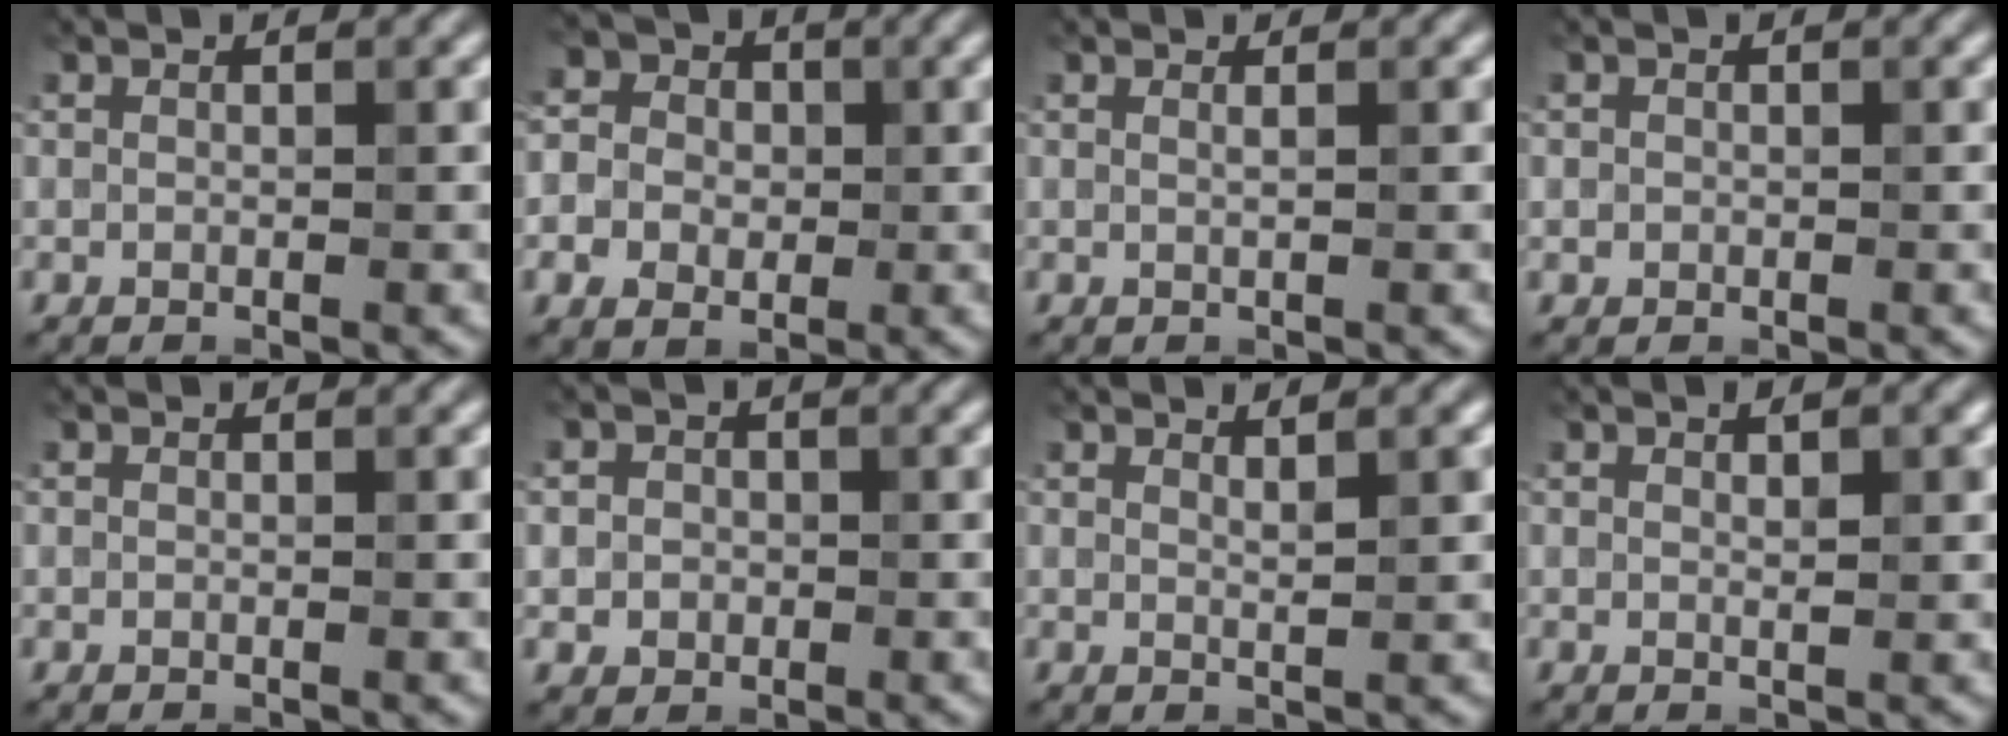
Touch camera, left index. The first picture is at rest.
{"total": 6.9, "force": [0.9, 6.1, 3.0], "torque": [-0.054, 0.035, -0.015]}
{"total": 0.8, "force": [0.3, 0.3, 0.7], "torque": [-0.004, -0.002, -0.002]}
{"total": 0.5, "force": [0.0, 0.5, 0.0], "torque": [0.006, -0.004, -0.001]}
{"total": 0.0}
{"total": 2.0, "force": [0.0, 1.9, 0.5], "torque": [0.009, -0.001, -0.006]}
{"total": 1.4, "force": [0.9, 0.3, 1.0], "torque": [-0.010, 0.000, 0.012]}
{"total": 1.5, "force": [0.6, 0.4, 1.3], "torque": [-0.018, -0.002, 0.010]}